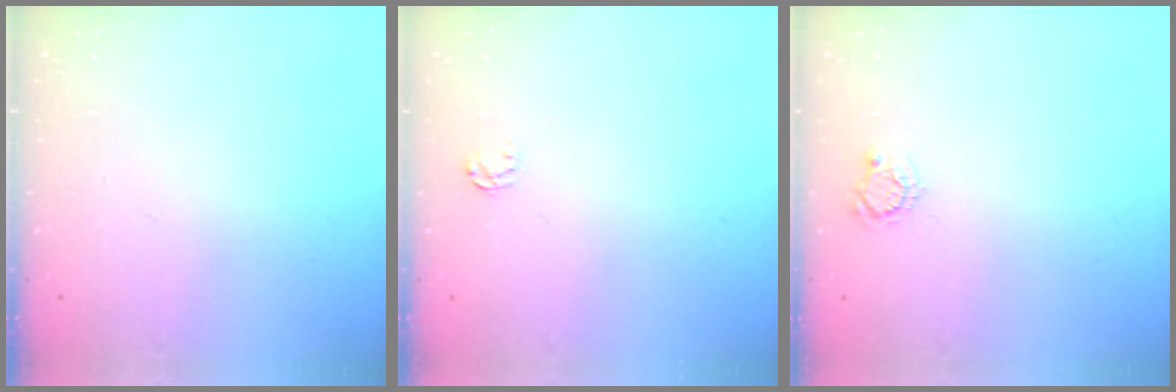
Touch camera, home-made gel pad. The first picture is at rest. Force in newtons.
{"total": 2.6, "press": 2.6, "slide": 0.3}
{"total": 3.8, "press": 3.8, "slide": 0.4}